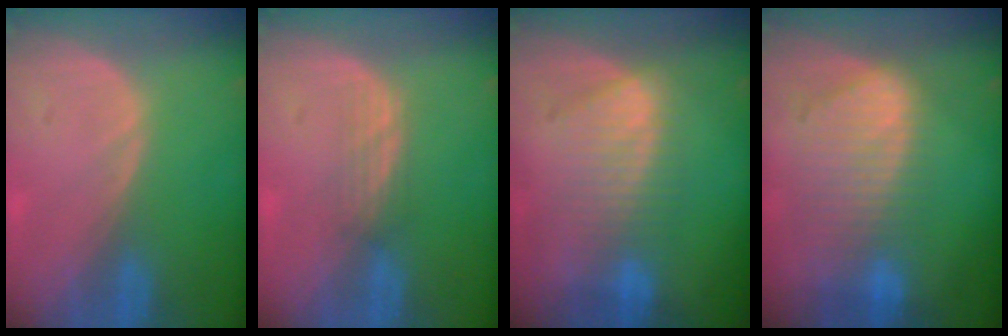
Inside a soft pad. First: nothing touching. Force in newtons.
{"total": 2.1, "press": 2.1, "slide": 0.2}
{"total": 7.4, "press": 7.3, "slide": 1.3}
{"total": 9.2, "press": 8.1, "slide": 4.3}